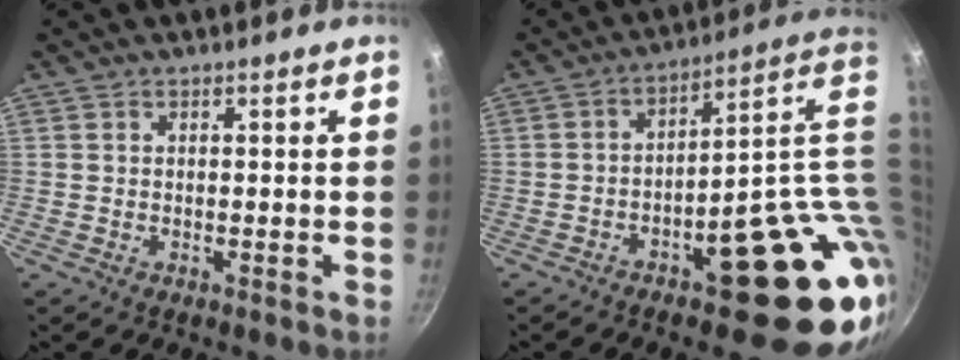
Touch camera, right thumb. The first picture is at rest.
{"total": 22.4, "force": [-1.2, 8.2, 20.8], "torque": [-0.207, 0.004, 0.001]}